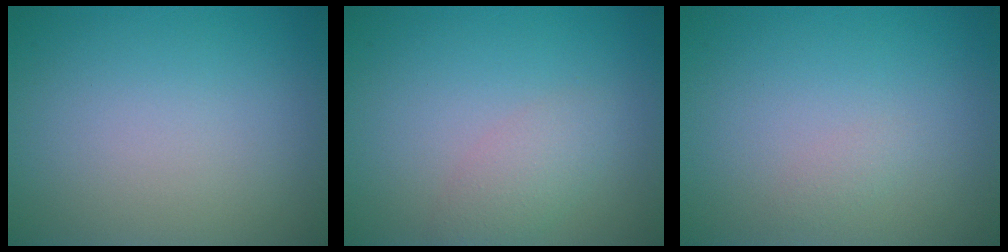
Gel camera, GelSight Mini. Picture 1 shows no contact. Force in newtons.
{"total": 2.1, "press": 2.1, "slide": 0.1}
{"total": 0.6, "press": 0.6, "slide": 0.0}